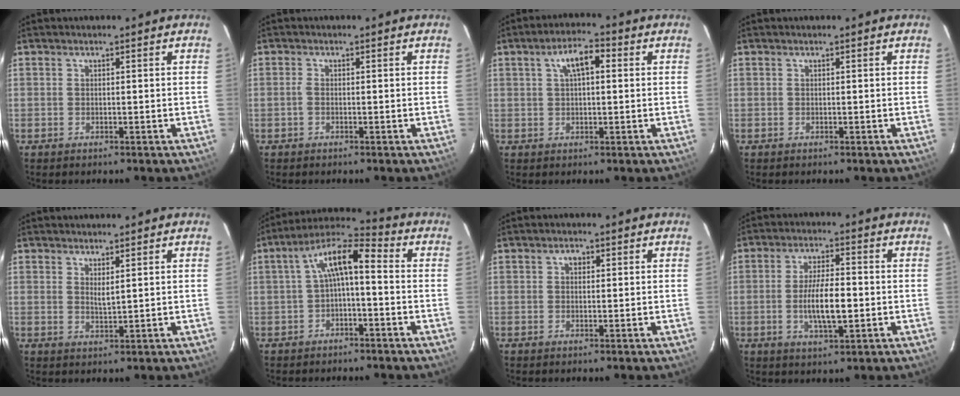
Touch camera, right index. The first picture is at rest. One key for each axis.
{"total": 1.0, "fx": -0.3, "fy": 0.5, "fz": 0.8, "tx": -0.019, "ty": 0.002, "tz": -0.008}
{"total": 5.9, "fx": 1.8, "fy": 2.4, "fz": 5.0, "tx": -0.092, "ty": 0.020, "tz": 0.032}
{"total": 0.0}
{"total": 2.2, "fx": 1.1, "fy": 0.5, "fz": 1.8, "tx": -0.031, "ty": -0.004, "tz": 0.019}
{"total": 8.3, "fx": -0.7, "fy": 2.8, "fz": 7.8, "tx": -0.153, "ty": 0.028, "tz": -0.016}
{"total": 1.4, "fx": 0.3, "fy": 1.1, "fz": 0.7, "tx": -0.011, "ty": 0.008, "tz": 0.003}
{"total": 8.4, "fx": -1.4, "fy": 2.6, "fz": 7.9, "tx": -0.150, "ty": -0.005, "tz": -0.022}